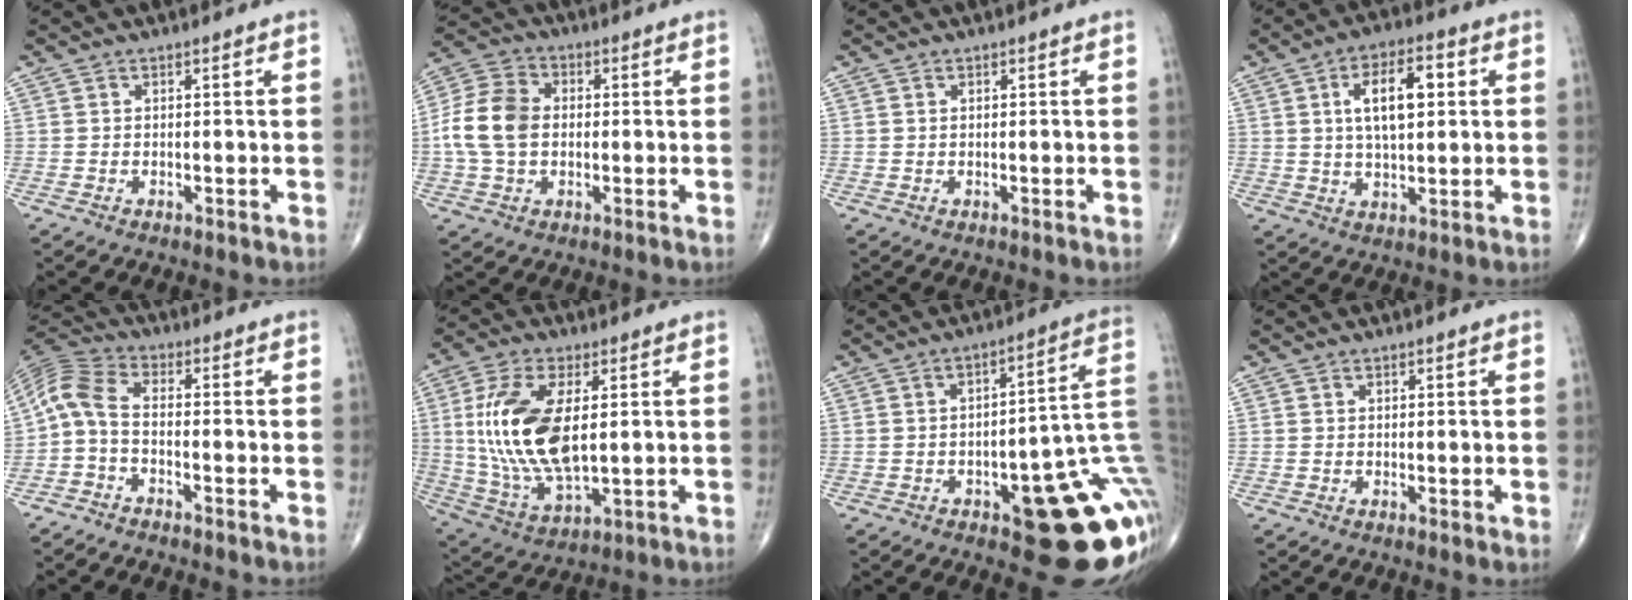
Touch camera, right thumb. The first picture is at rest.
{"total": 10.9, "force": [-0.3, 7.8, 7.5], "torque": [-0.148, 0.025, -0.014]}
{"total": 0.0}
{"total": 10.9, "force": [2.5, 4.9, 9.4], "torque": [-0.146, 0.007, 0.039]}
{"total": 6.8, "force": [-2.0, 3.0, 5.7], "torque": [-0.127, 0.030, -0.057]}
{"total": 18.1, "force": [2.4, 8.6, 15.7], "torque": [-0.323, -0.014, 0.053]}
{"total": 19.9, "force": [-5.7, 7.3, 17.6], "torque": [-0.140, 0.039, -0.058]}
{"total": 0.5, "force": [0.1, 0.3, 0.4], "torque": [-0.006, -0.003, -0.002]}